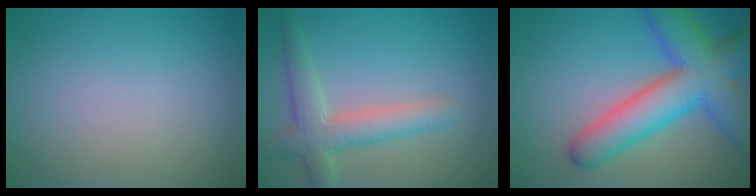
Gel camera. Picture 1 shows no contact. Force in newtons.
{"total": 4.3, "press": 4.2, "slide": 0.4}
{"total": 9.9, "press": 9.9, "slide": 0.4}